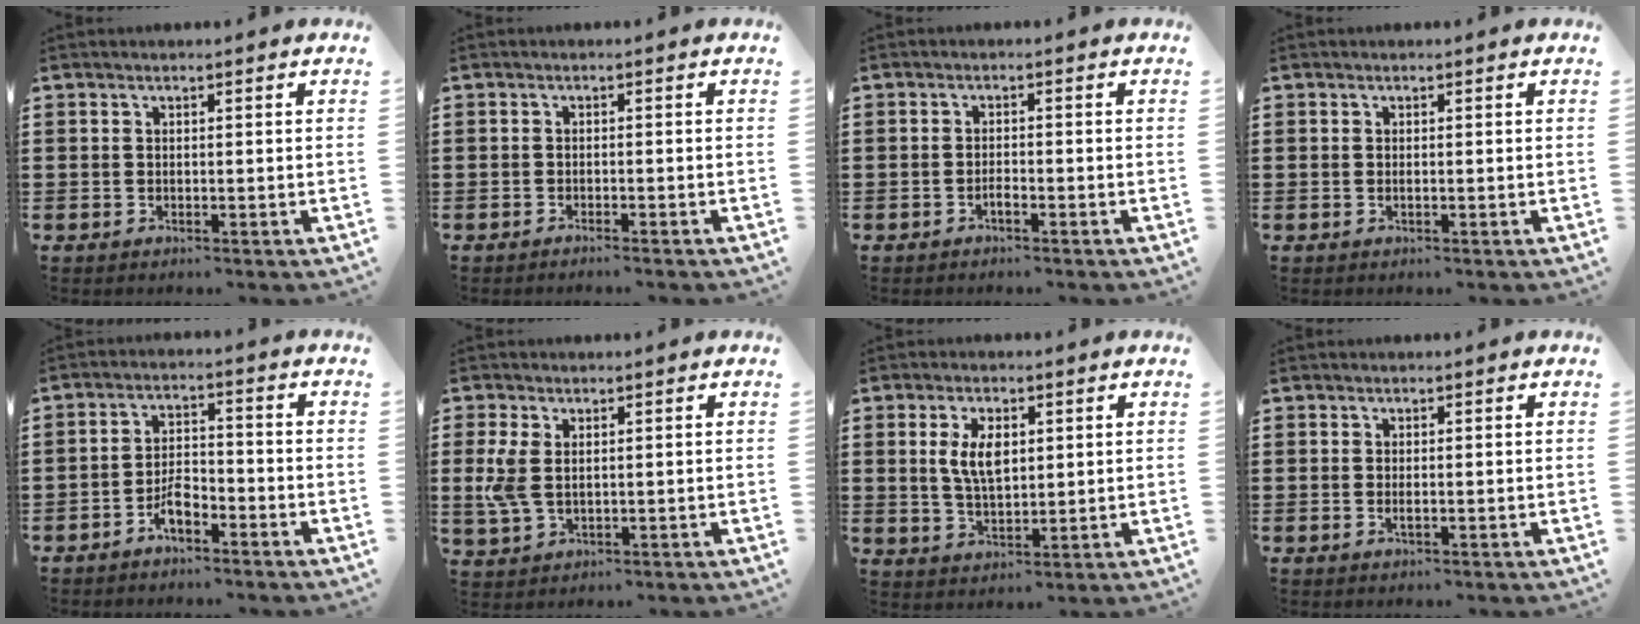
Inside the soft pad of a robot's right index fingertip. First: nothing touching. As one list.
[{"total": 1.0, "force": [-1.0, -0.3, 0.1], "torque": [-0.003, -0.002, -0.020]}, {"total": 1.4, "force": [-1.0, 0.2, 0.8], "torque": [-0.016, -0.004, -0.018]}, {"total": 0.0}, {"total": 4.0, "force": [-2.8, 1.6, 2.4], "torque": [-0.049, 0.009, -0.056]}, {"total": 5.3, "force": [0.7, 3.1, 4.3], "torque": [-0.113, -0.002, 0.006]}, {"total": 5.9, "force": [1.4, 2.8, 5.0], "torque": [-0.097, 0.006, 0.021]}, {"total": 0.7, "force": [-0.2, 0.1, 0.6], "torque": [-0.011, -0.004, -0.003]}]